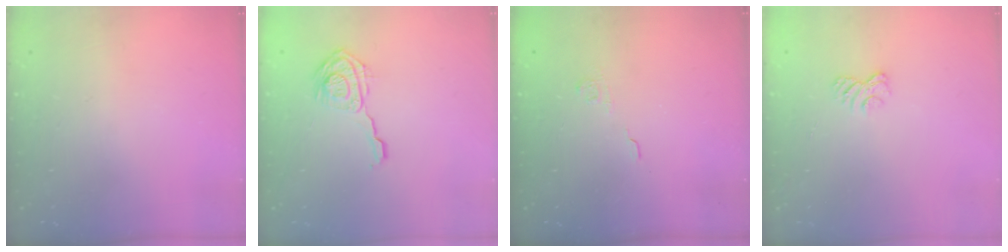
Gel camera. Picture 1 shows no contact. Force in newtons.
{"total": 11.0, "press": 11.0, "slide": 0.4}
{"total": 4.3, "press": 4.3, "slide": 0.9}
{"total": 2.5, "press": 2.2, "slide": 1.2}